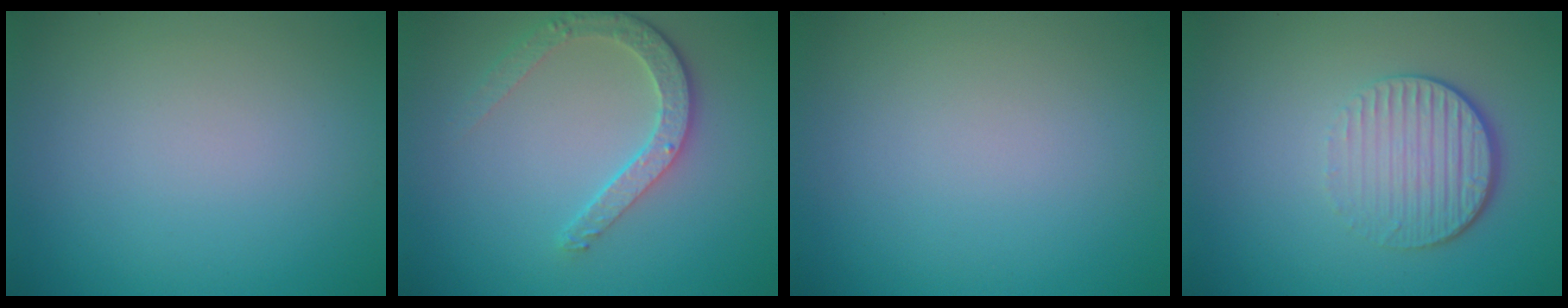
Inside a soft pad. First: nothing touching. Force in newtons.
{"total": 3.4, "press": 2.9, "slide": 1.9}
{"total": 0.0}
{"total": 4.3, "press": 2.9, "slide": 3.2}